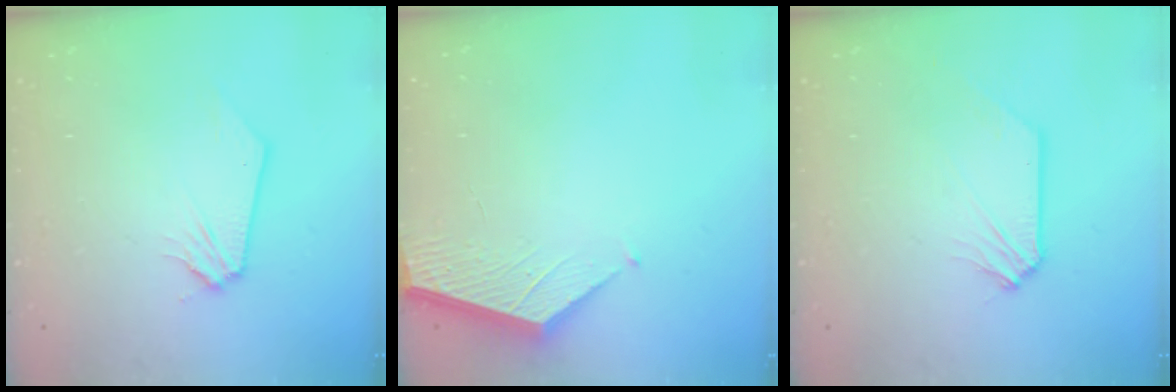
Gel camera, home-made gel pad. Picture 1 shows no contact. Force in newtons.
{"total": 2.4, "press": 2.4, "slide": 0.2}
{"total": 0.0}